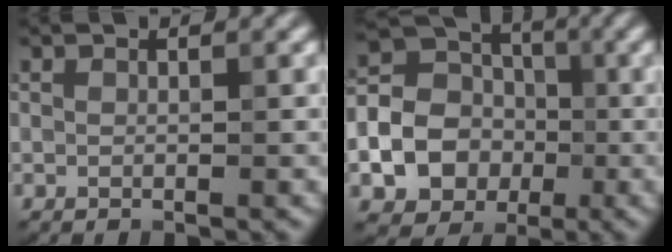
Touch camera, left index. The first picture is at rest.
{"total": 14.6, "force": [-3.4, 12.9, 5.9], "torque": [-0.156, -0.009, -0.080]}